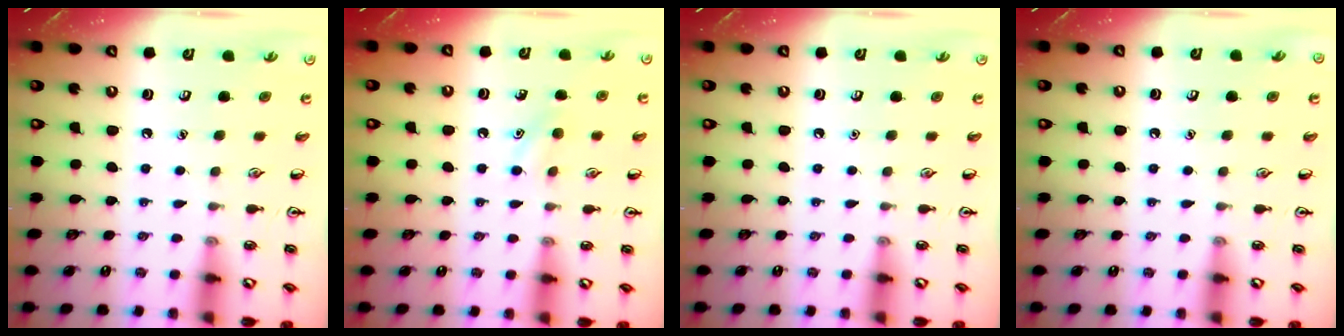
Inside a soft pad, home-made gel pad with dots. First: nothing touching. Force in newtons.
{"total": 5.9, "press": 5.6, "slide": 1.9}
{"total": 0.0}
{"total": 0.0}